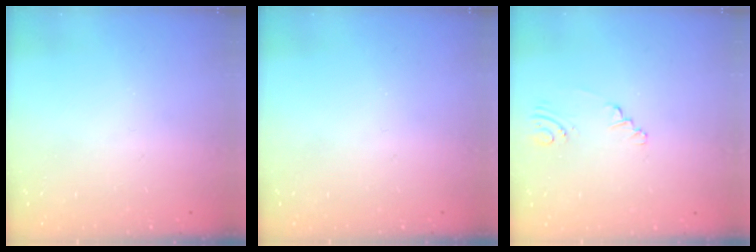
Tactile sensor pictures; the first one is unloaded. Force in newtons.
{"total": 0.0}
{"total": 2.0, "press": 1.6, "slide": 1.2}